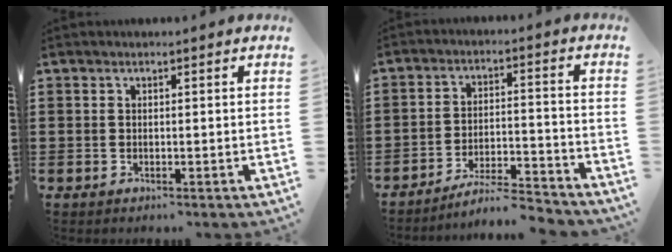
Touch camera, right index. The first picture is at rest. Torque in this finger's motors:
{"motor_torque": [1.22, 0.92, -0.02, -0.01]}